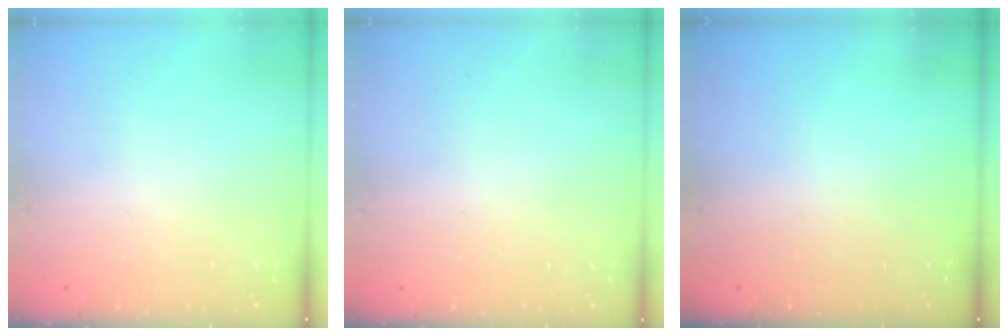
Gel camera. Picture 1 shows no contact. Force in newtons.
{"total": 2.5, "press": 2.5, "slide": 0.2}
{"total": 0.0}